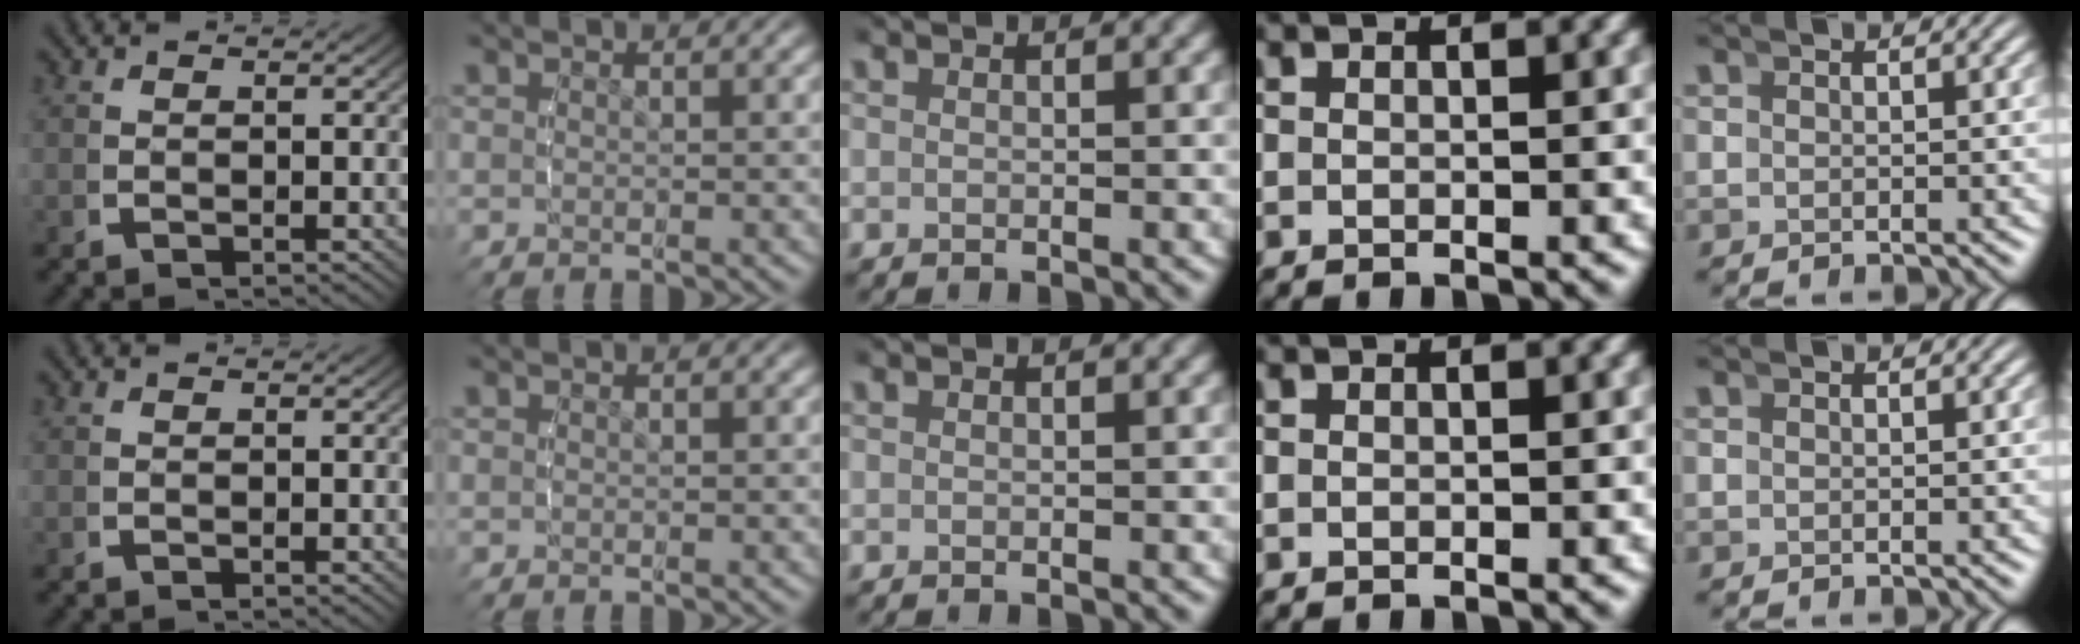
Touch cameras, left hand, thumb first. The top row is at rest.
{}